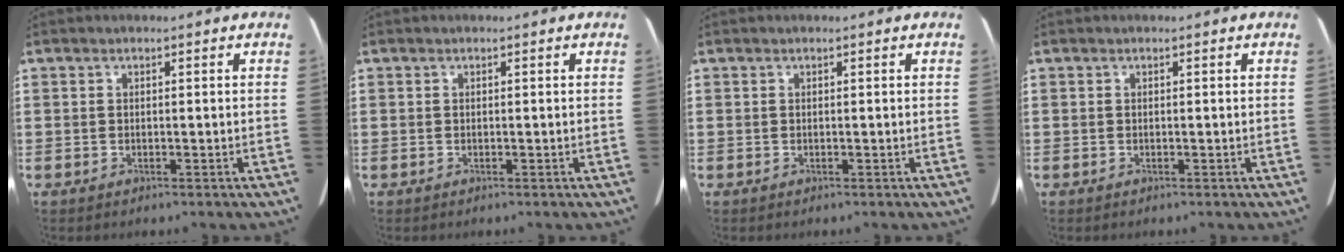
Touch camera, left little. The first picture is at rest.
{"total": 0.0}
{"total": 0.0}
{"total": 0.0}